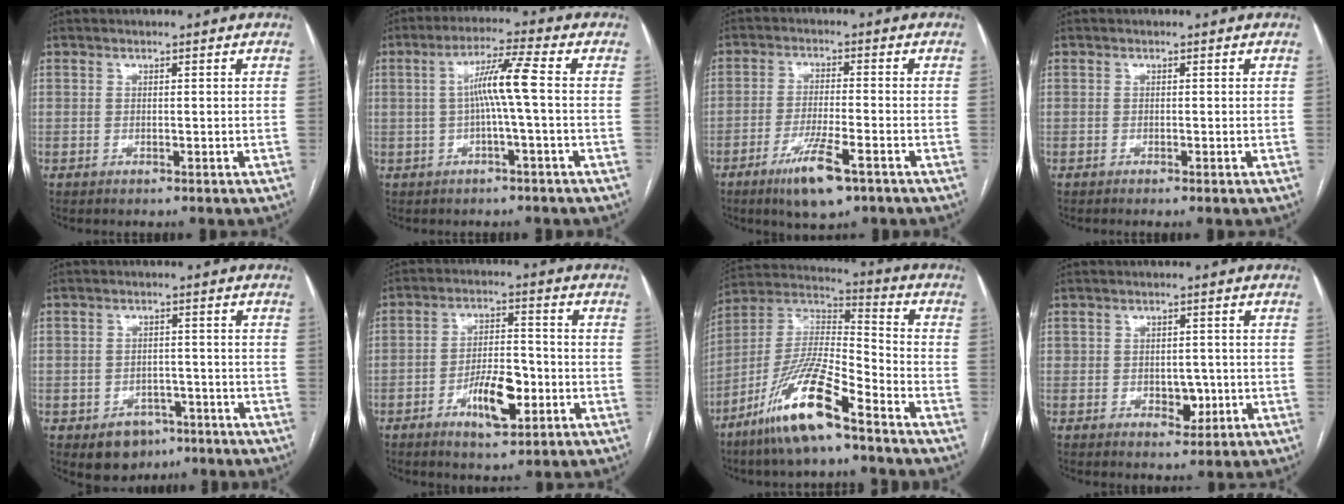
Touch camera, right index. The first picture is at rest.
{"total": 6.4, "force": [-0.1, -0.8, 6.4], "torque": [-0.118, 0.015, 0.000]}
{"total": 8.0, "force": [-4.7, 1.1, 6.3], "torque": [-0.119, -0.014, -0.077]}
{"total": 0.5, "force": [-0.4, -0.1, 0.4], "torque": [-0.008, 0.000, -0.006]}
{"total": 5.7, "force": [-3.2, 4.3, 1.7], "torque": [-0.018, 0.008, -0.037]}
{"total": 8.6, "force": [-3.3, 3.1, 7.3], "torque": [-0.130, 0.005, -0.052]}
{"total": 15.5, "force": [-9.8, 2.1, 11.8], "torque": [-0.241, -0.010, -0.186]}
{"total": 3.6, "force": [-0.7, 2.4, 2.6], "torque": [-0.030, 0.004, -0.002]}